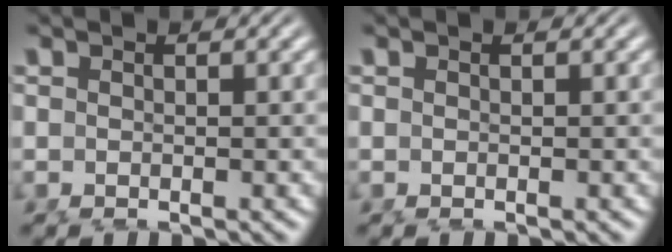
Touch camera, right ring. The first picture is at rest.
{"total": 0.0}